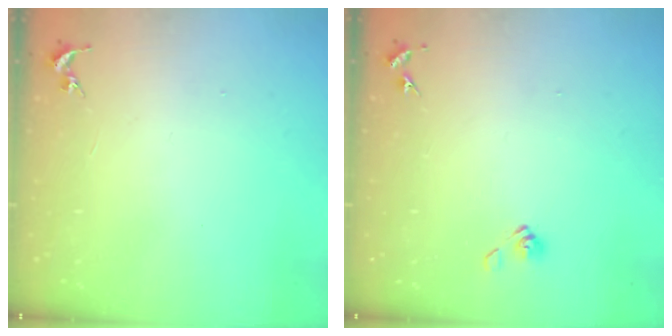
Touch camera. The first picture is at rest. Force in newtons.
{"total": 4.7, "press": 4.2, "slide": 2.2}